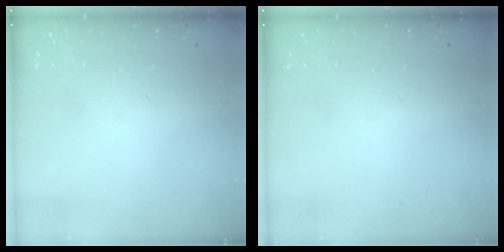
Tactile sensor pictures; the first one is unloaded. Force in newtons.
{"total": 0.0}